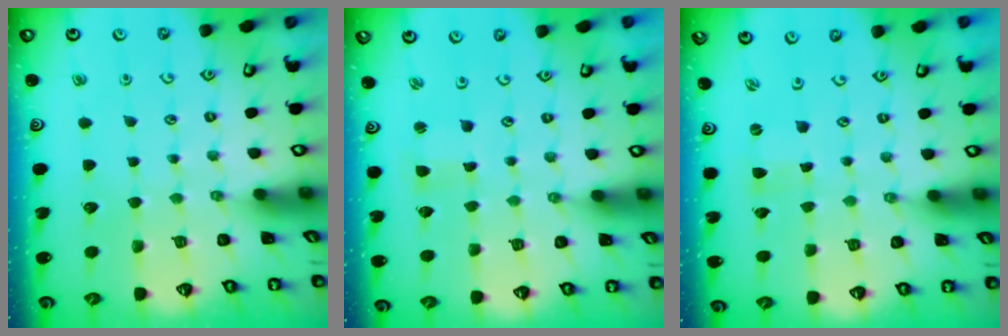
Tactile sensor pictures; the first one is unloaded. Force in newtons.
{"total": 2.3, "press": 2.3, "slide": 0.5}
{"total": 0.0}